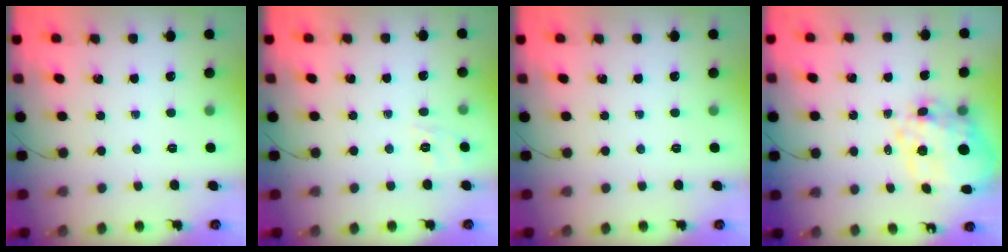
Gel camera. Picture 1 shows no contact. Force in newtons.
{"total": 2.2, "press": 1.1, "slide": 1.9}
{"total": 0.0}
{"total": 14.6, "press": 14.3, "slide": 3.0}